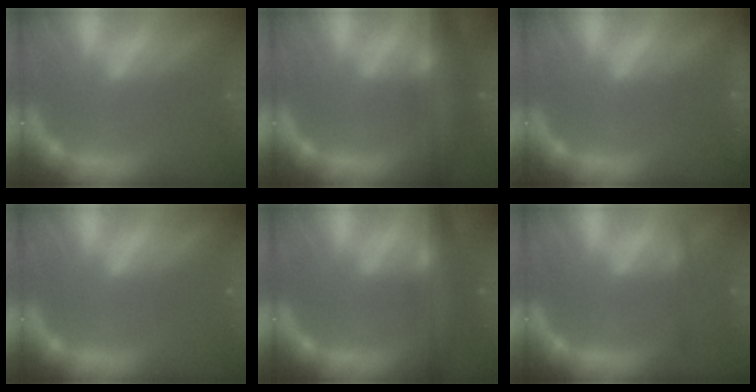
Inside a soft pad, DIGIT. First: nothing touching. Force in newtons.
{"total": 7.9}
{"total": 4.0}
{"total": 0.0}
{"total": 6.5}
{"total": 1.9}